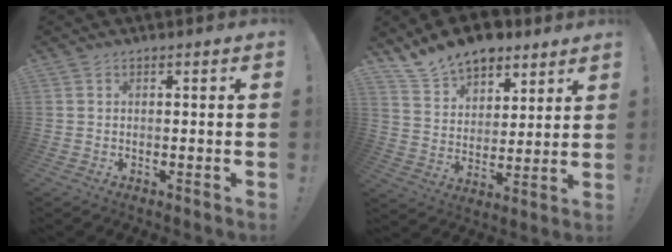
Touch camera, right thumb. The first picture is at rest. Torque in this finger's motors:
{"motor_torque": [0.49, 0.59, 0.19, 0.19, 0.06]}